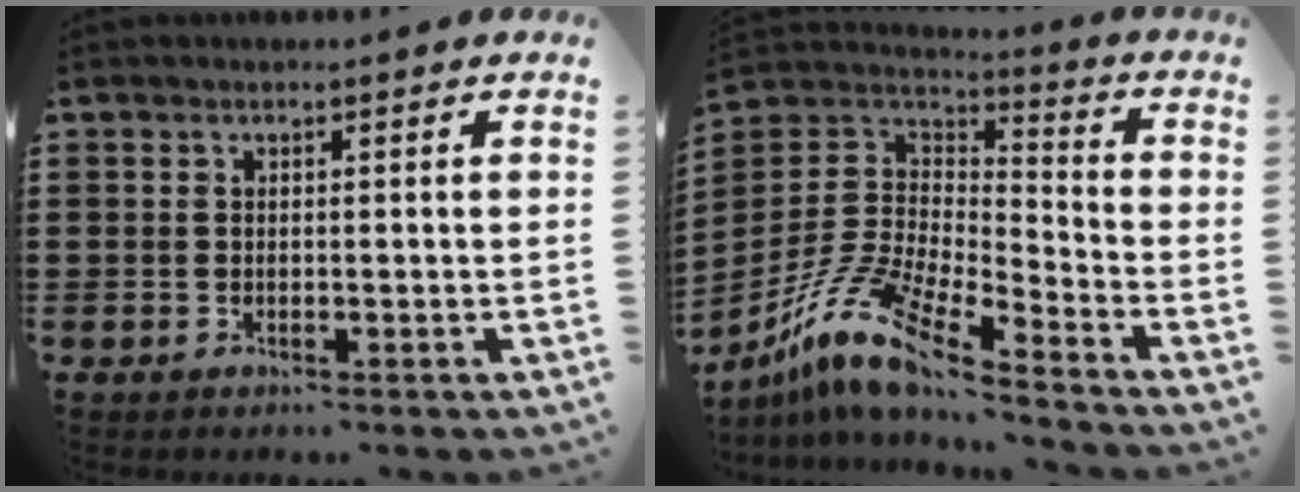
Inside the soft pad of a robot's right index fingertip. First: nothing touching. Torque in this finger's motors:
{"motor_torque": [0.72, -1.42, 0.34, 0.04]}